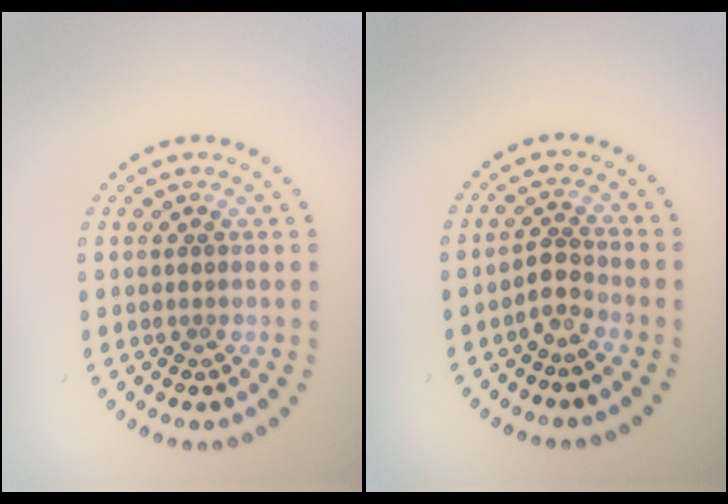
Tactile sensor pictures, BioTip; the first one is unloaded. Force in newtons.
{"total": 1.7, "press": 1.3, "slide": 1.2}